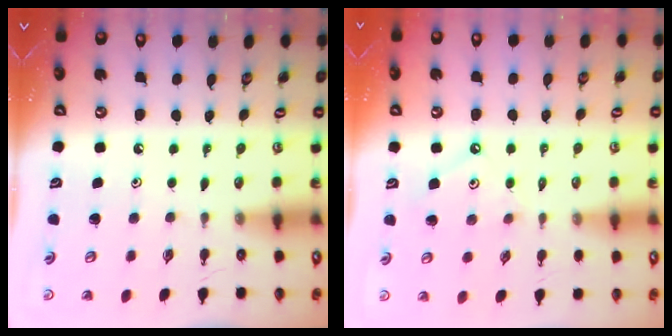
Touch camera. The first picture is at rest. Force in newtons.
{"total": 2.5, "press": 2.5, "slide": 0.4}